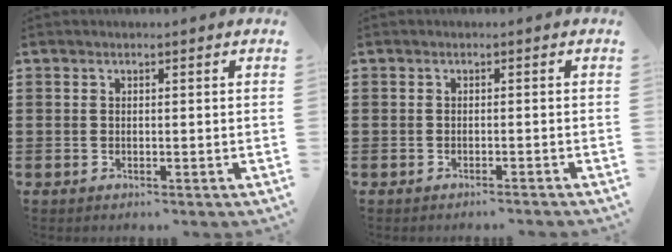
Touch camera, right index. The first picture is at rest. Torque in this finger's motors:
{"motor_torque": [0.12, -0.06, 0.05, -0.01]}